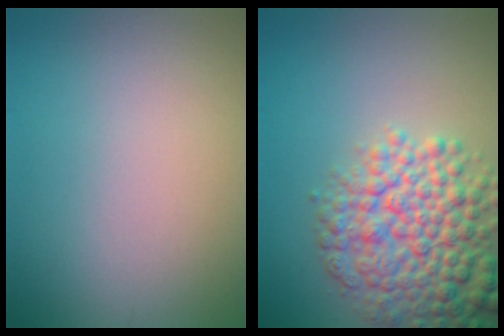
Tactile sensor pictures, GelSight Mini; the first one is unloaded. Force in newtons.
{"total": 7.2, "press": 7.2, "slide": 0.3}